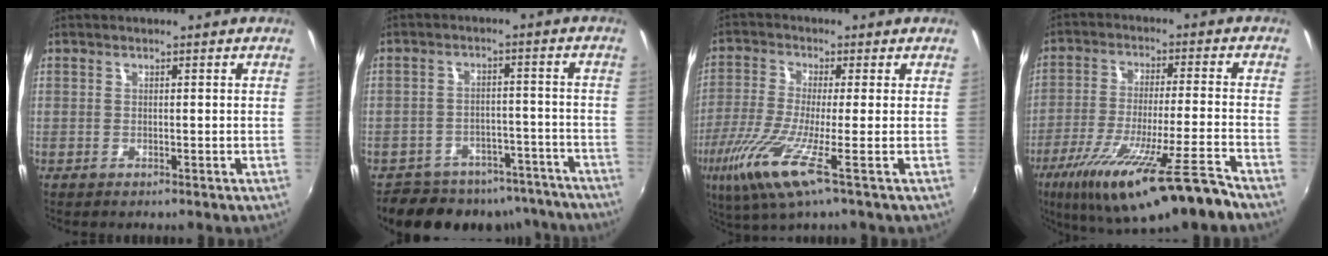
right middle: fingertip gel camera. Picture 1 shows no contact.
{"total": 17.0, "force": [-14.4, 7.5, 4.9], "torque": [-0.100, 0.025, -0.178]}
{"total": 10.7, "force": [-4.7, -0.2, 9.7], "torque": [-0.225, -0.029, -0.094]}
{"total": 19.5, "force": [-13.6, 0.6, 14.0], "torque": [-0.258, -0.066, -0.221]}